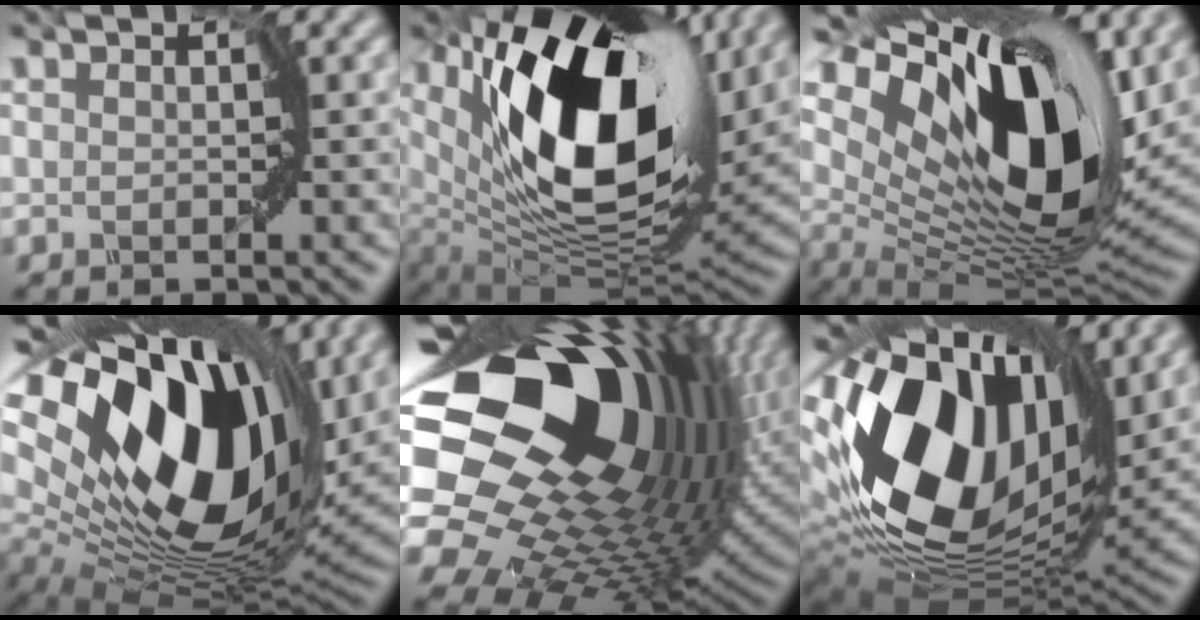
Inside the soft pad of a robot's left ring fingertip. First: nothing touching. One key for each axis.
{"total": 16.6, "fx": 6.8, "fy": 8.1, "fz": 12.8, "tx": -0.233, "ty": -0.003, "tz": 0.116}
{"total": 16.8, "fx": 7.1, "fy": 8.1, "fz": 12.9, "tx": -0.229, "ty": 0.006, "tz": 0.129}
{"total": 18.6, "fx": 6.9, "fy": 10.9, "fz": 13.3, "tx": -0.254, "ty": 0.007, "tz": 0.129}
{"total": 19.5, "fx": 6.3, "fy": 12.3, "fz": 13.8, "tx": -0.273, "ty": -0.013, "tz": 0.127}
{"total": 17.6, "fx": 4.5, "fy": 11.4, "fz": 12.7, "tx": -0.295, "ty": 0.000, "tz": 0.081}